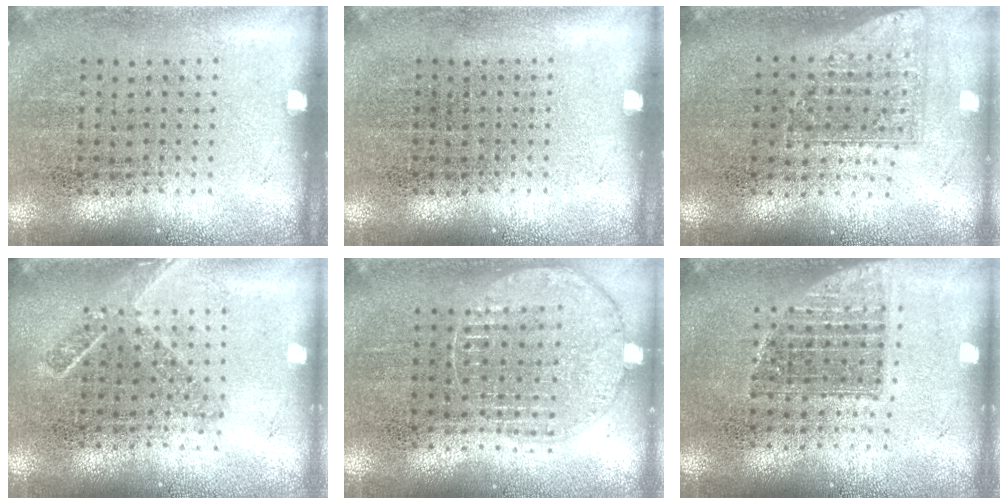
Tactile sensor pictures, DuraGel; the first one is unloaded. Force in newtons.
{"total": 0.0}
{"total": 1.7, "press": 1.3, "slide": 1.0}
{"total": 1.6, "press": 1.2, "slide": 1.1}
{"total": 1.0, "press": 1.0, "slide": 0.1}
{"total": 1.2, "press": 1.0, "slide": 0.7}